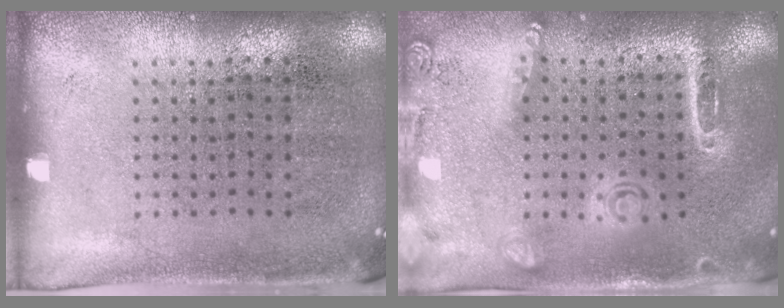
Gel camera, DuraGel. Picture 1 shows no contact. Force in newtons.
{"total": 1.6, "press": 1.5, "slide": 0.6}